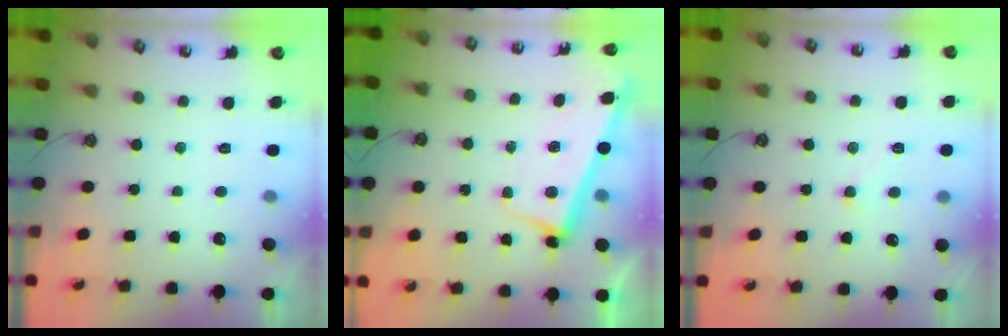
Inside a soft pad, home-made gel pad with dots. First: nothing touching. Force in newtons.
{"total": 2.6, "press": 2.4, "slide": 1.0}
{"total": 0.9, "press": 0.7, "slide": 0.5}